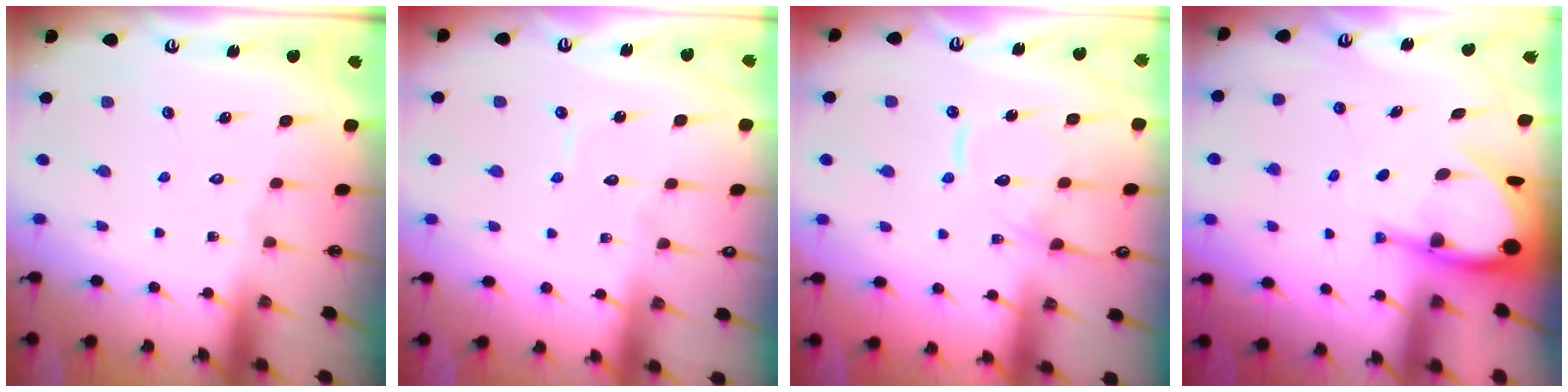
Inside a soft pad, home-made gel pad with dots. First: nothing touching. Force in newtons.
{"total": 3.7, "press": 3.7, "slide": 0.1}
{"total": 11.3, "press": 11.2, "slide": 1.1}
{"total": 8.2, "press": 8.1, "slide": 0.9}